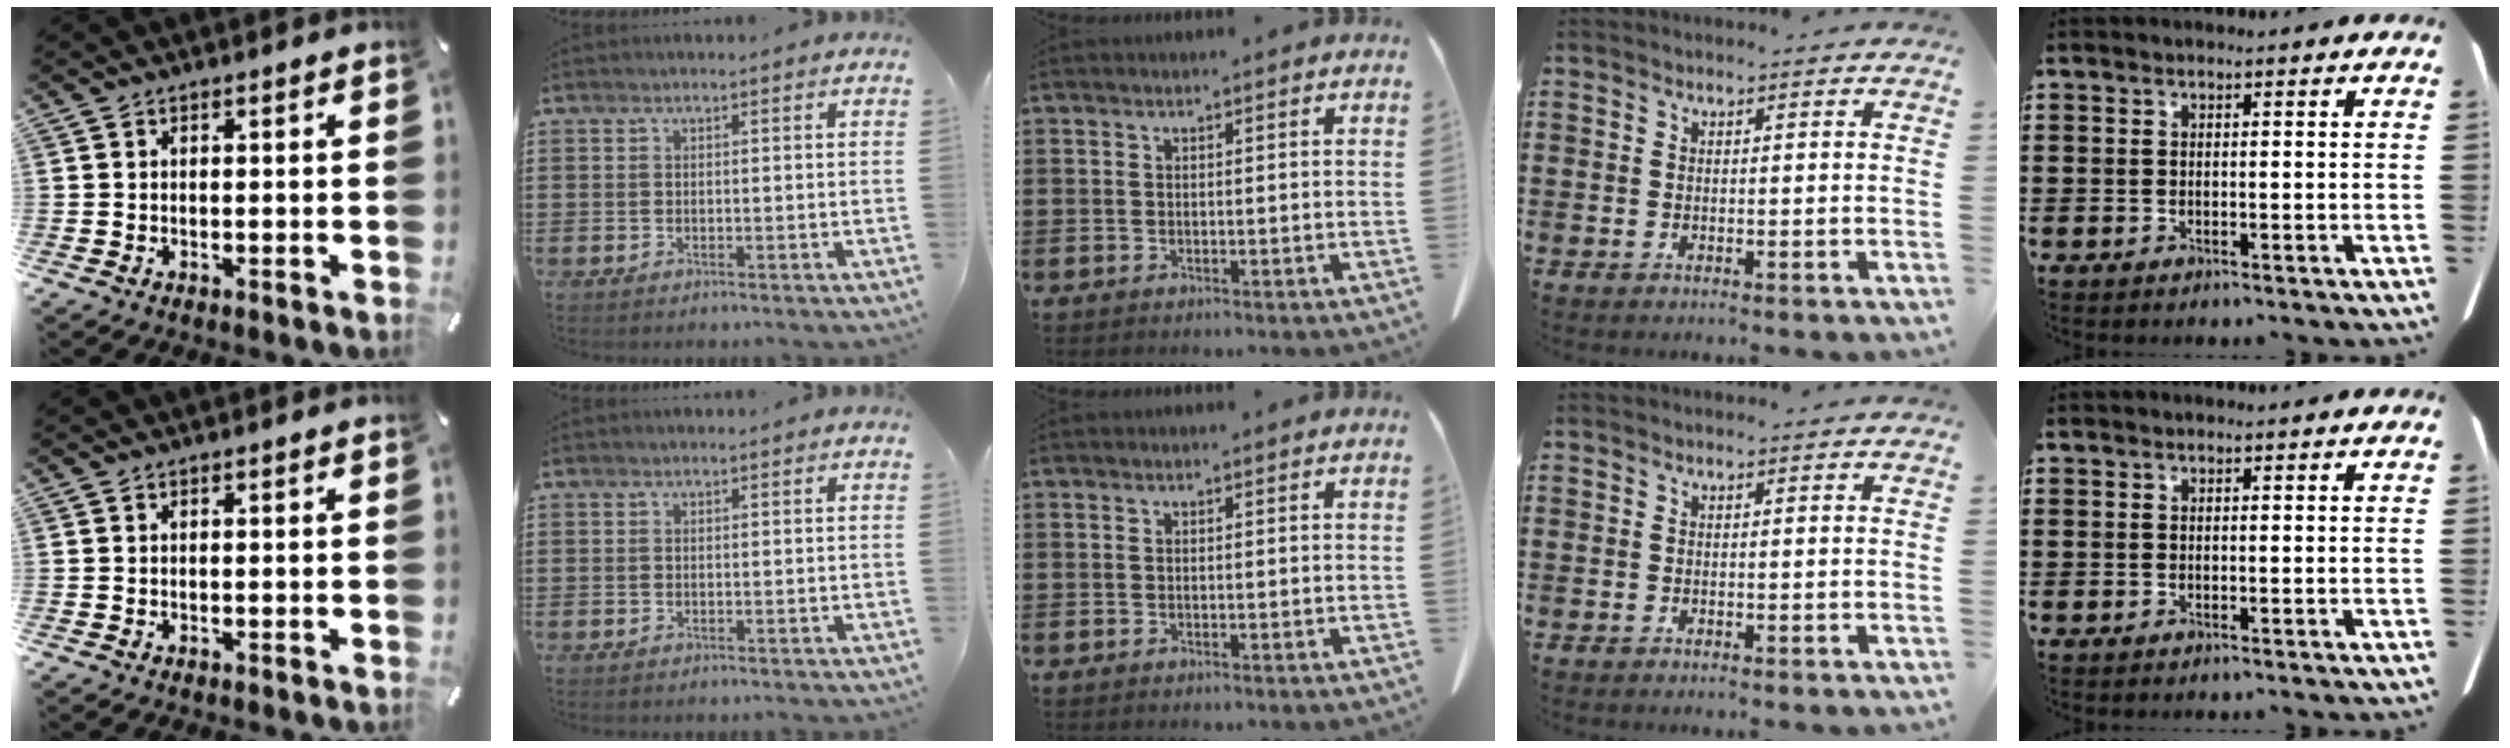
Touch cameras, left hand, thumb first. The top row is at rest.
{}